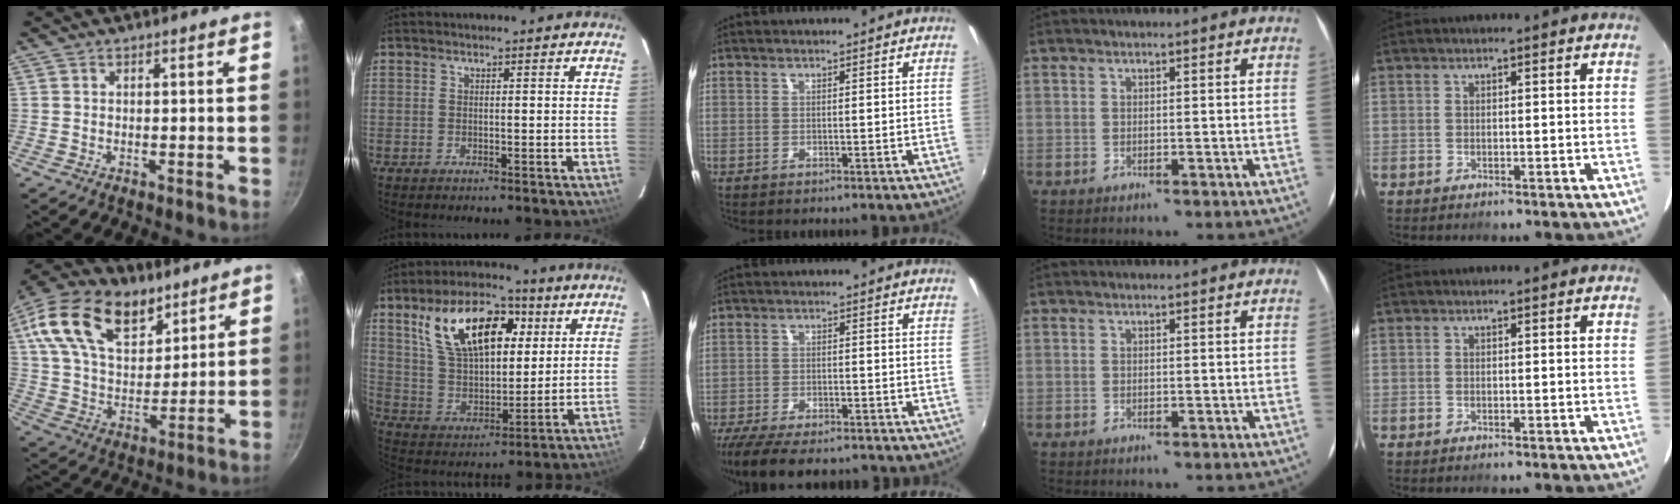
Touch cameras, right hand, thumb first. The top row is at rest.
{"thumb": {"total": 22.0, "force": [11.2, 13.4, 13.3], "torque": [-0.215, -0.030, 0.192]}, "index": {"total": 19.6, "force": [8.1, 10.3, 14.7], "torque": [-0.269, 0.033, 0.150]}, "middle": {"total": 14.0, "force": [-11.6, 3.8, 6.8], "torque": [-0.146, -0.036, -0.186]}}